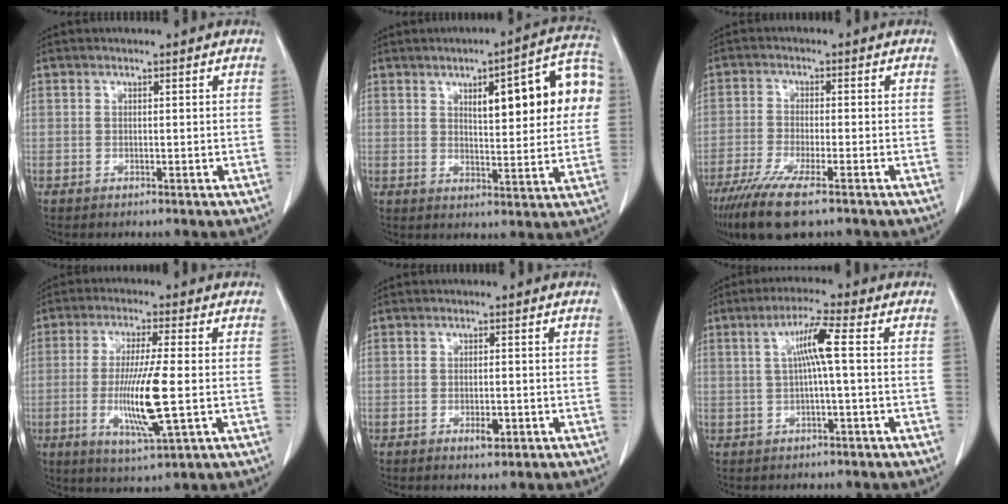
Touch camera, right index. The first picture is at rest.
{"total": 14.6, "force": [3.9, 3.5, 13.7], "torque": [-0.172, 0.030, 0.049]}
{"total": 9.8, "force": [-6.8, 1.4, 6.9], "torque": [-0.123, -0.024, -0.112]}
{"total": 10.9, "force": [-1.7, 0.4, 10.8], "torque": [-0.209, -0.018, -0.034]}
{"total": 2.0, "force": [-0.8, 0.7, 1.7], "torque": [-0.028, -0.001, -0.010]}
{"total": 5.5, "force": [0.7, -0.4, 5.4], "torque": [-0.101, 0.014, 0.015]}